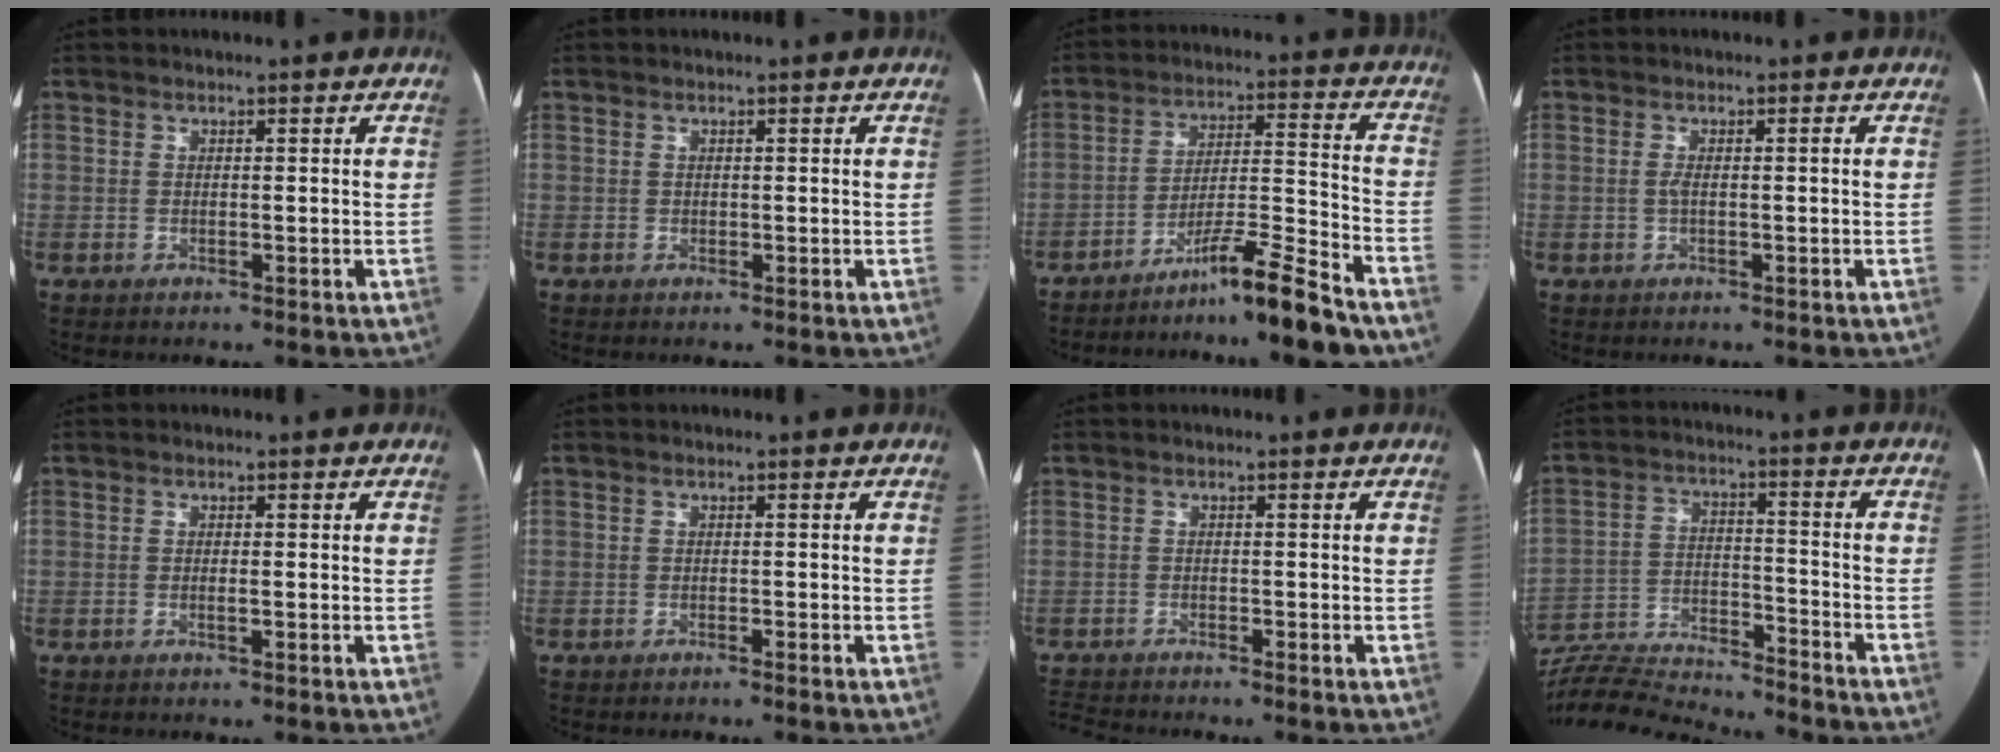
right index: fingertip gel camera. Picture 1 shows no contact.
{"total": 0.0}
{"total": 11.9, "force": [-9.5, -1.1, 7.0], "torque": [-0.101, 0.003, -0.160]}
{"total": 1.9, "force": [-0.2, 0.5, 1.8], "torque": [-0.039, 0.007, -0.001]}
{"total": 1.0, "force": [-0.3, 0.2, 0.9], "torque": [-0.018, 0.001, -0.006]}
{"total": 0.6, "force": [-0.5, 0.0, 0.2], "torque": [-0.009, 0.001, -0.010]}
{"total": 4.1, "force": [-4.0, 0.3, 0.7], "torque": [-0.014, -0.015, -0.073]}
{"total": 19.9, "force": [-18.8, 2.2, 5.9], "torque": [-0.133, -0.003, -0.300]}